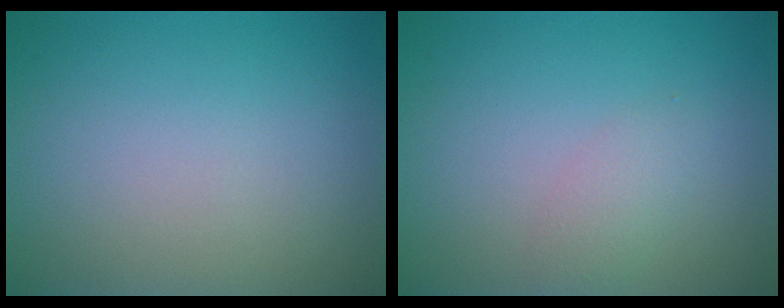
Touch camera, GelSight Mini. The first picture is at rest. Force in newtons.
{"total": 1.5, "press": 1.5, "slide": 0.1}